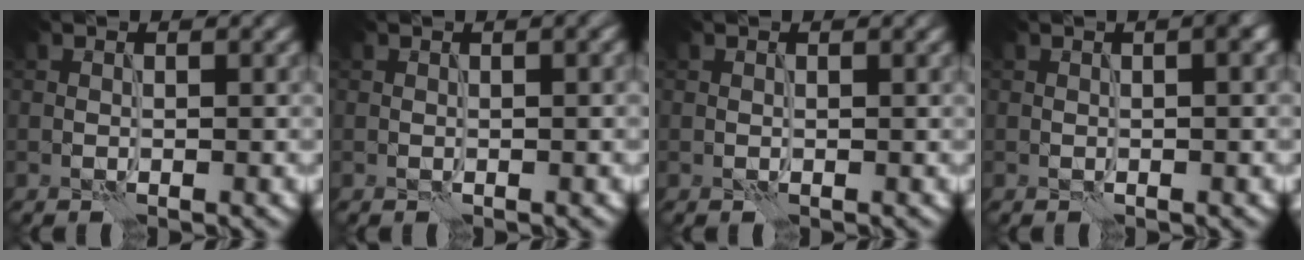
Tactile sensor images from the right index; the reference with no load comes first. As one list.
[{"total": 2.1, "force": [0.5, 0.7, 1.9], "torque": [-0.014, 0.003, 0.002]}, {"total": 0.0}, {"total": 2.6, "force": [0.4, 0.7, 2.5], "torque": [-0.020, 0.008, 0.001]}]